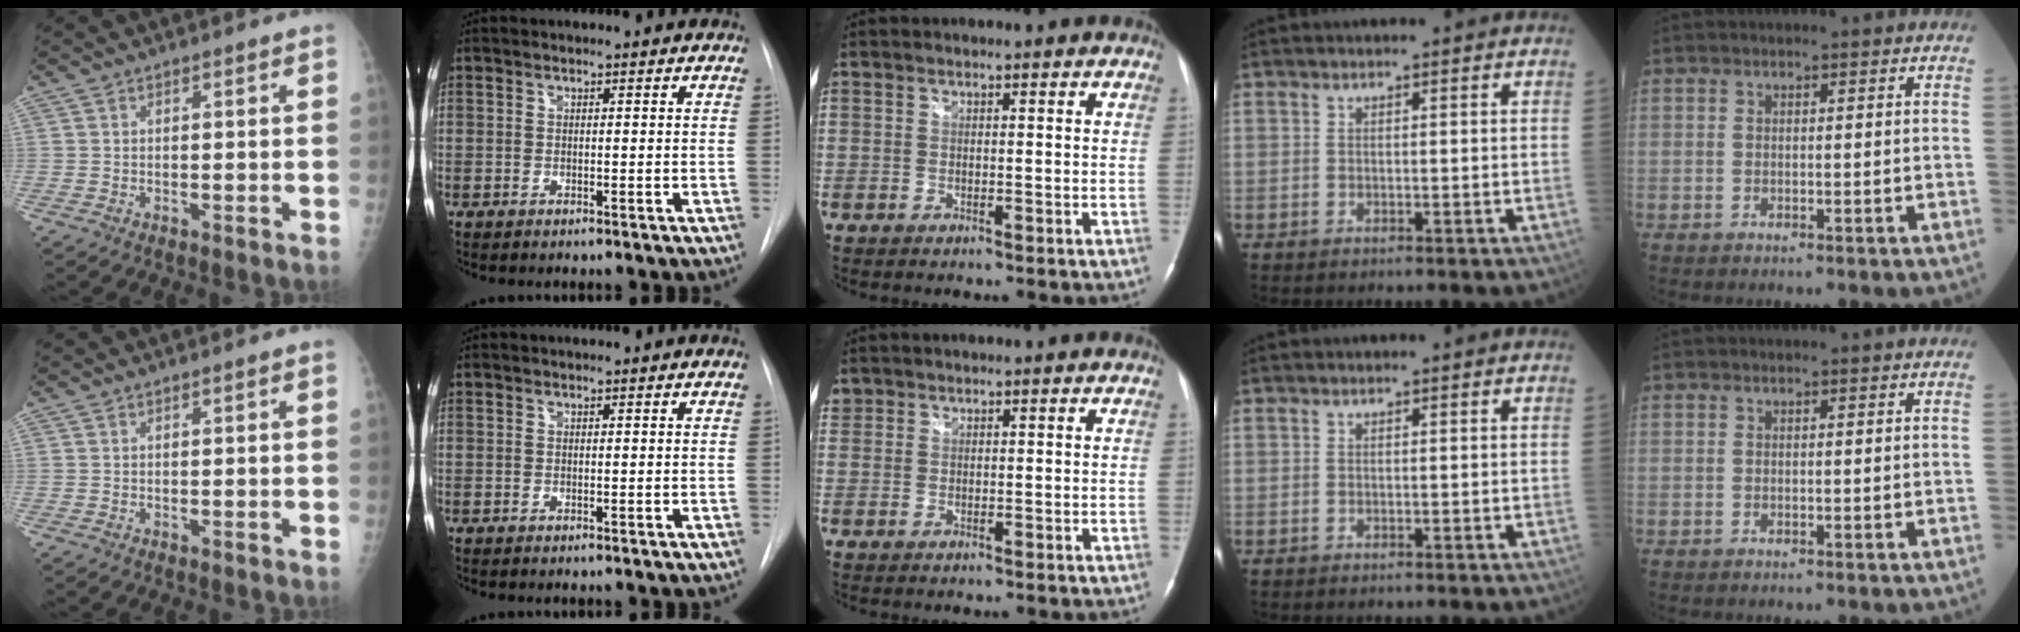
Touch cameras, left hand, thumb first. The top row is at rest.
{"middle": {"total": 1.5, "force": [1.0, 1.2, 0.0], "torque": [0.008, 0.011, 0.017]}}